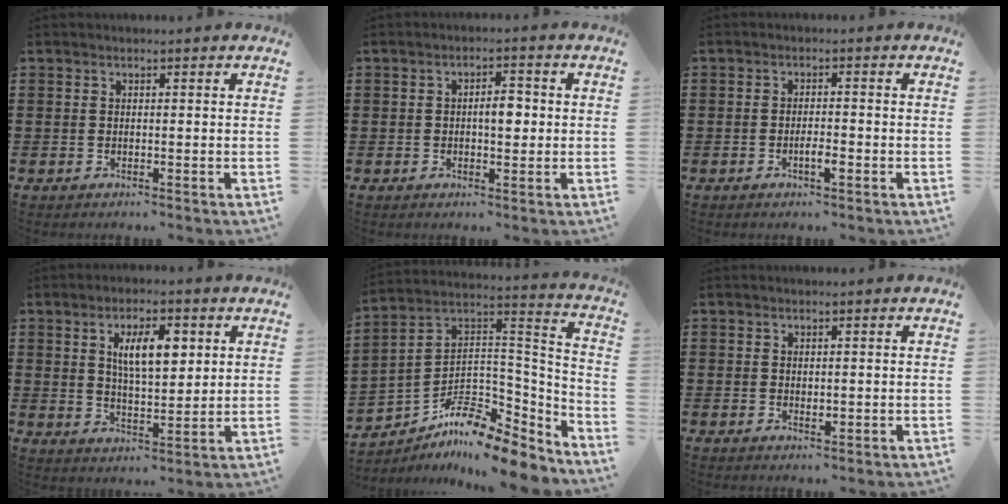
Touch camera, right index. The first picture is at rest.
{"total": 3.5, "force": [-0.1, 1.6, 3.2], "torque": [-0.052, 0.003, -0.006]}
{"total": 2.3, "force": [-1.2, 0.6, 1.9], "torque": [-0.033, 0.002, -0.021]}
{"total": 7.4, "force": [2.4, 3.0, 6.3], "torque": [-0.115, 0.003, 0.036]}
{"total": 9.1, "force": [-7.5, 2.8, 4.2], "torque": [-0.087, 0.001, -0.149]}
{"total": 0.8, "force": [0.2, 0.5, 0.5], "torque": [-0.011, 0.003, 0.004]}